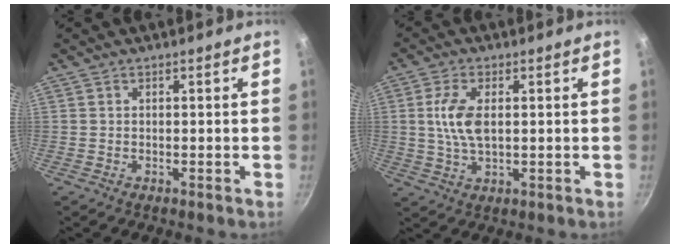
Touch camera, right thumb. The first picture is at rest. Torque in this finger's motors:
{"motor_torque": [0.46, 1.45, 1.27, 0.33, 0.36]}